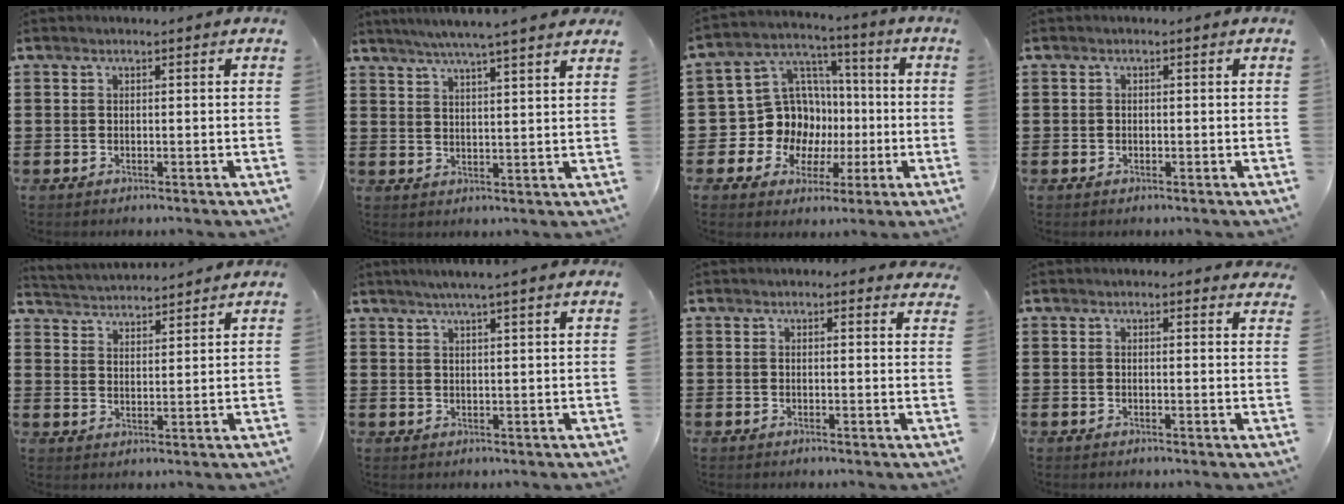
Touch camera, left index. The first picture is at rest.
{"total": 5.0, "force": [4.3, -0.6, 2.4], "torque": [-0.059, -0.017, 0.074]}
{"total": 12.0, "force": [-1.0, 11.3, 3.7], "torque": [-0.119, -0.001, -0.007]}
{"total": 0.5, "force": [-0.2, 0.5, 0.1], "torque": [-0.005, 0.001, -0.005]}
{"total": 3.3, "force": [3.2, -0.2, -0.6], "torque": [-0.004, -0.020, 0.056]}
{"total": 3.0, "force": [2.6, -0.5, 1.5], "torque": [-0.035, -0.002, 0.046]}
{"total": 1.4, "force": [1.3, 0.4, 0.4], "torque": [-0.003, 0.001, 0.023]}
{"total": 1.4, "force": [1.3, 0.5, 0.3], "torque": [-0.002, 0.001, 0.024]}